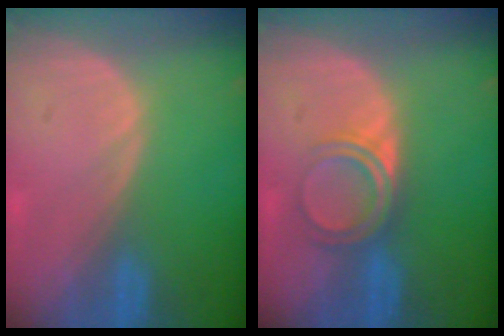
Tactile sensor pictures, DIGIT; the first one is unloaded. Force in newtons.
{"total": 4.7, "press": 4.2, "slide": 2.2}